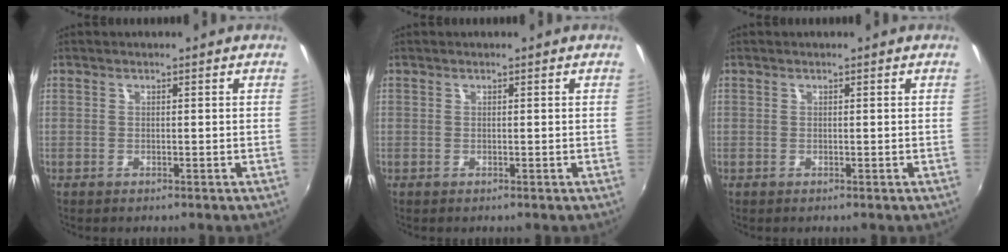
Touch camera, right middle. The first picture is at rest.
{"total": 0.0}
{"total": 0.0}